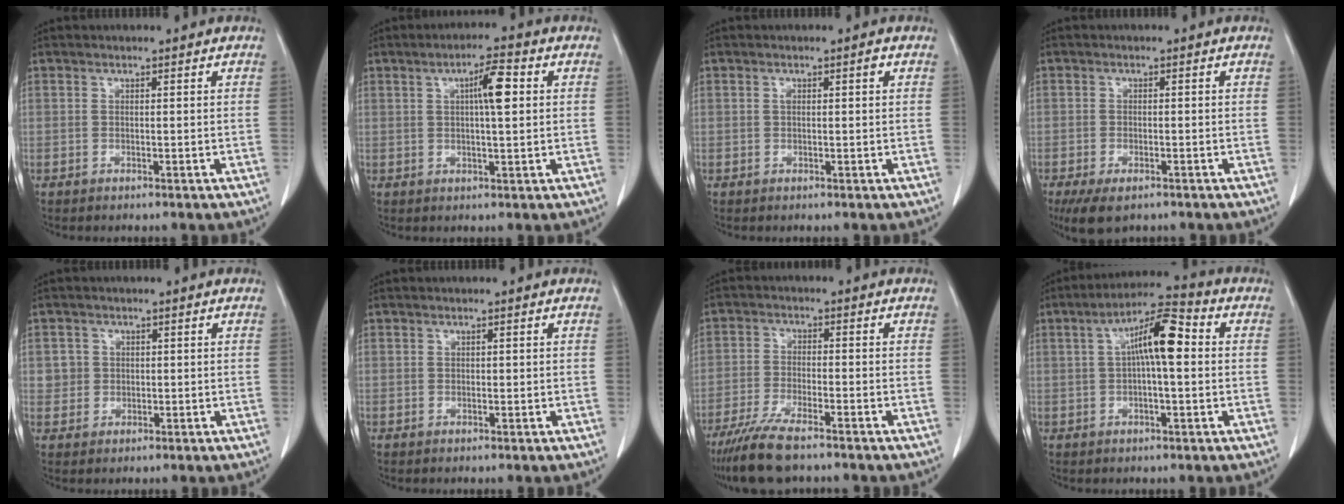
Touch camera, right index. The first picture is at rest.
{"total": 5.3, "force": [1.2, 0.6, 5.1], "torque": [-0.086, 0.007, 0.019]}
{"total": 1.2, "force": [0.4, 0.3, 1.0], "torque": [-0.015, 0.009, 0.008]}
{"total": 5.6, "force": [-3.9, 2.1, 3.4], "torque": [-0.061, -0.012, -0.059]}
{"total": 2.3, "force": [0.4, 2.3, 0.0], "torque": [0.012, 0.005, 0.007]}
{"total": 0.0}
{"total": 8.3, "force": [-6.5, 1.2, 5.0], "torque": [-0.097, -0.023, -0.111]}
{"total": 9.1, "force": [1.2, 1.8, 8.8], "torque": [-0.156, 0.029, 0.014]}